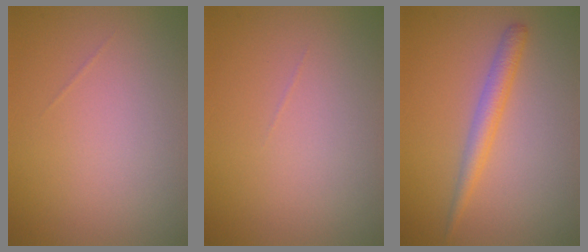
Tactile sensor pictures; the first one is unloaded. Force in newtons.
{"total": 0.0}
{"total": 2.2, "press": 2.2, "slide": 0.2}